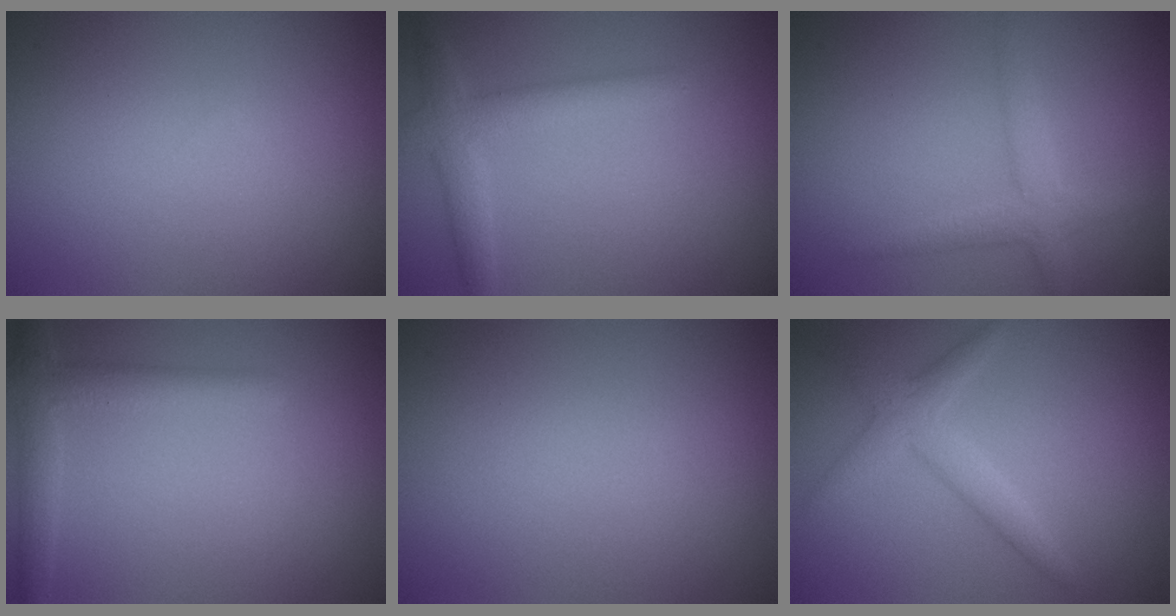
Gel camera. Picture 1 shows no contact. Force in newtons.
{"total": 2.9, "press": 2.9, "slide": 0.2}
{"total": 2.5, "press": 2.5, "slide": 0.1}
{"total": 2.8, "press": 2.8, "slide": 0.2}
{"total": 0.0}
{"total": 2.6, "press": 2.6, "slide": 0.1}